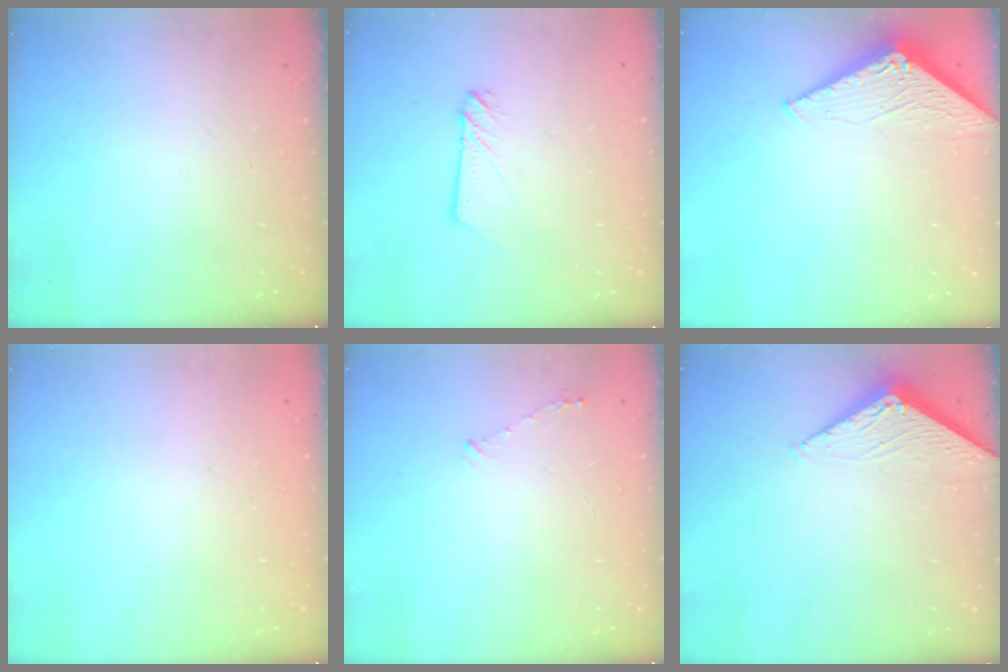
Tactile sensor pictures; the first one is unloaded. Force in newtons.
{"total": 2.9, "press": 2.9, "slide": 0.4}
{"total": 2.9, "press": 2.9, "slide": 0.3}
{"total": 0.0}
{"total": 3.7, "press": 3.6, "slide": 0.4}
{"total": 2.6, "press": 2.6, "slide": 0.3}